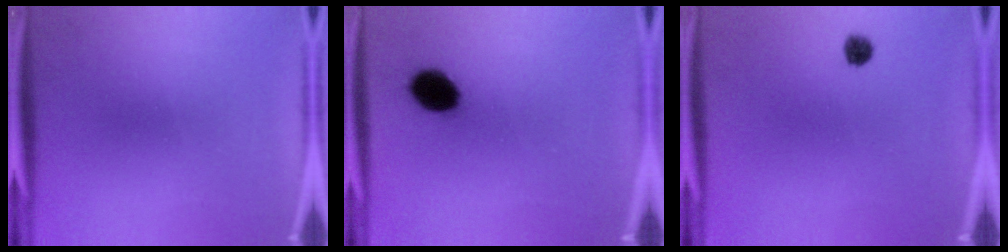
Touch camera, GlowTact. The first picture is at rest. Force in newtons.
{"total": 8.1}
{"total": 2.2}